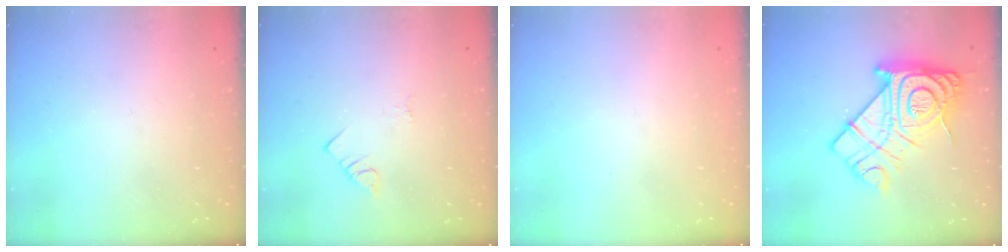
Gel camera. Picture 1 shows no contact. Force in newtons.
{"total": 2.1, "press": 2.1, "slide": 0.4}
{"total": 1.6, "press": 1.5, "slide": 0.1}
{"total": 22.5, "press": 22.4, "slide": 2.1}